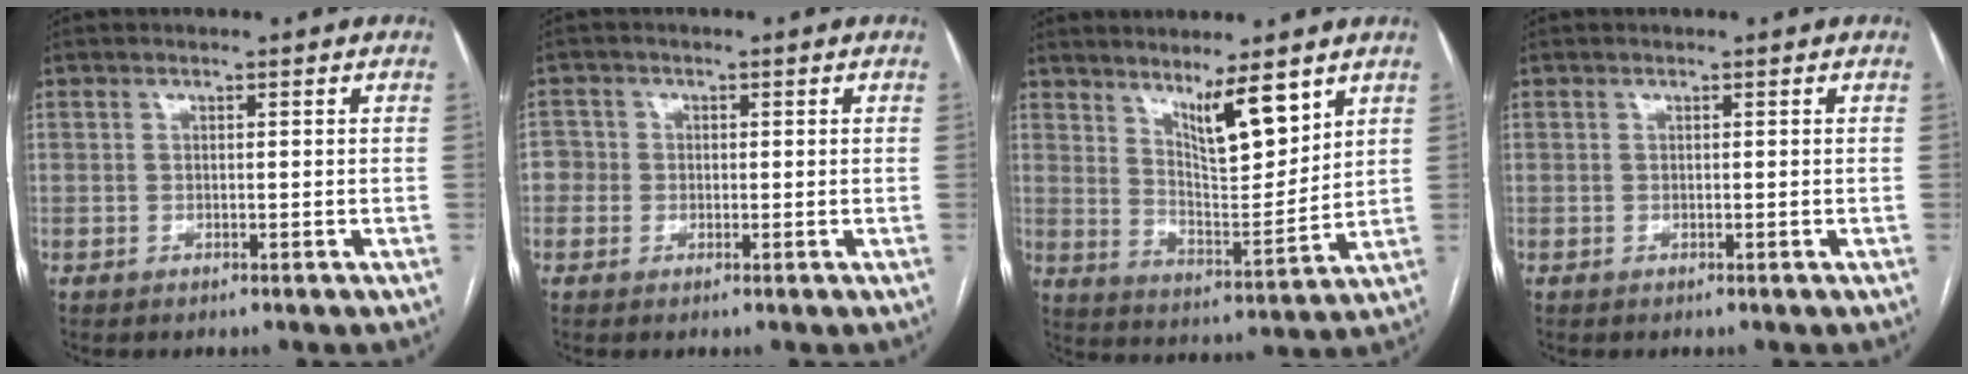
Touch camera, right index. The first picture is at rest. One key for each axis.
{"total": 2.7, "fx": -0.3, "fy": 2.7, "fz": 0.3, "tx": 0.009, "ty": 0.012, "tz": -0.011}
{"total": 9.0, "fx": 6.1, "fy": 1.5, "fz": 6.5, "tx": -0.117, "ty": -0.013, "tz": 0.115}
{"total": 0.0}